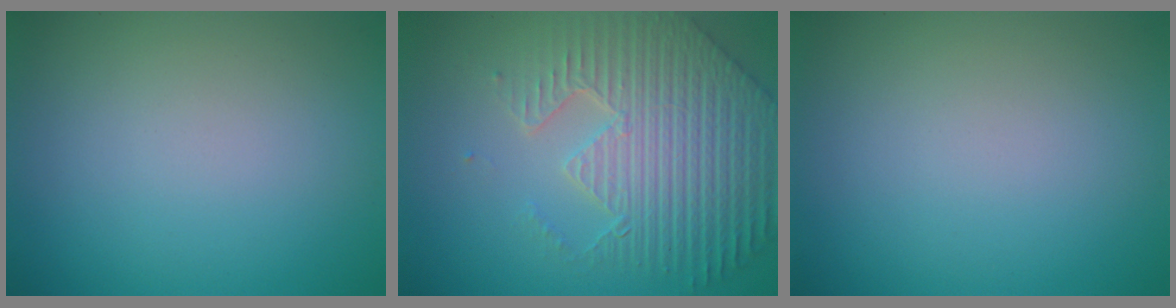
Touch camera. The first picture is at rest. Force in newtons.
{"total": 7.6, "press": 5.7, "slide": 5.0}
{"total": 0.0}